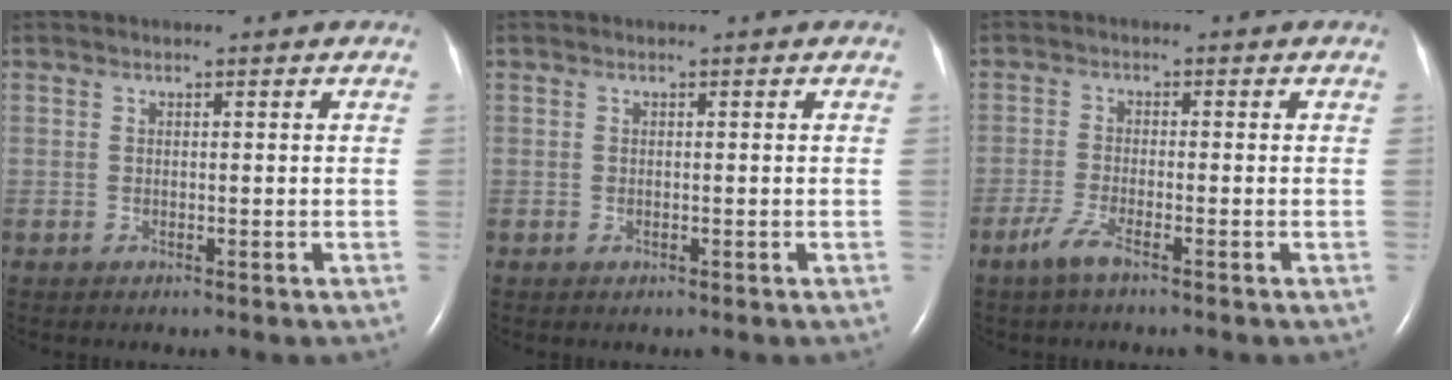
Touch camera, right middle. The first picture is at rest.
{"total": 0.0}
{"total": 3.1, "force": [-2.2, 0.2, 2.2], "torque": [-0.054, -0.006, -0.049]}